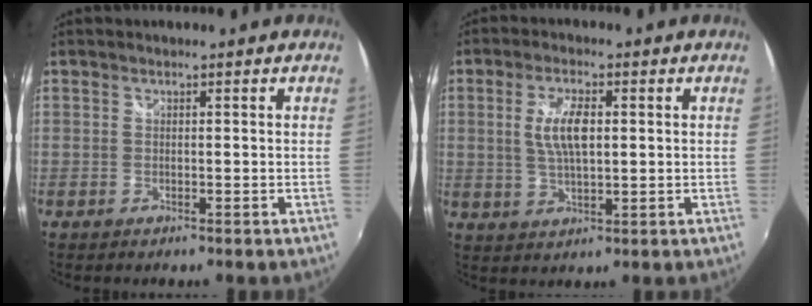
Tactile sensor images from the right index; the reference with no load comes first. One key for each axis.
{"total": 6.7, "fx": 1.0, "fy": 2.4, "fz": 6.2, "tx": -0.121, "ty": 0.003, "tz": 0.021}